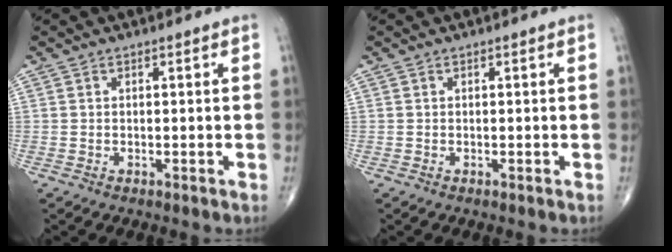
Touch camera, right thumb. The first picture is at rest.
{"total": 0.0}